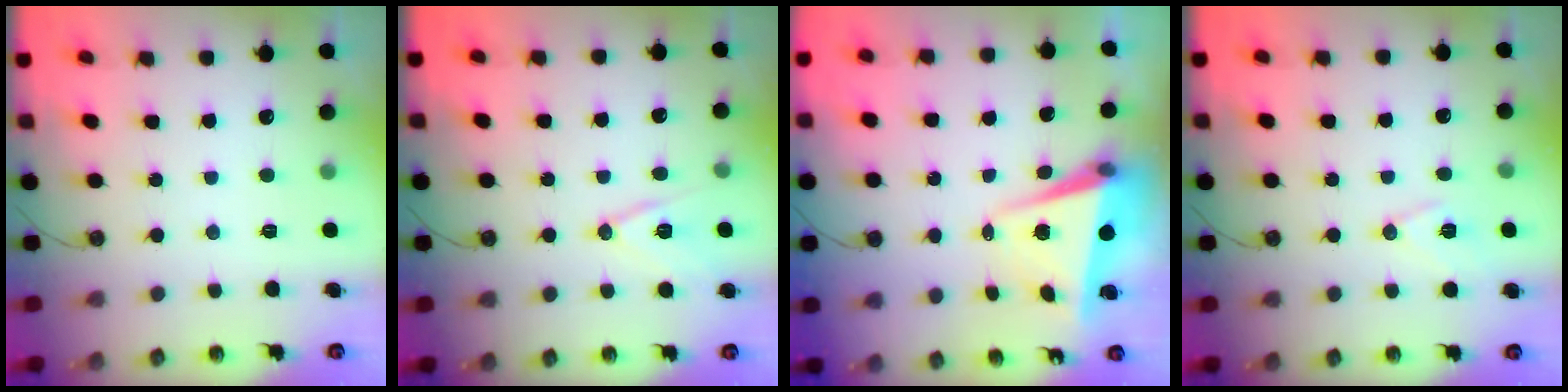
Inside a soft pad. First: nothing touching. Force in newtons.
{"total": 11.3, "press": 10.8, "slide": 3.2}
{"total": 5.7, "press": 5.5, "slide": 1.4}
{"total": 8.6, "press": 7.8, "slide": 3.6}